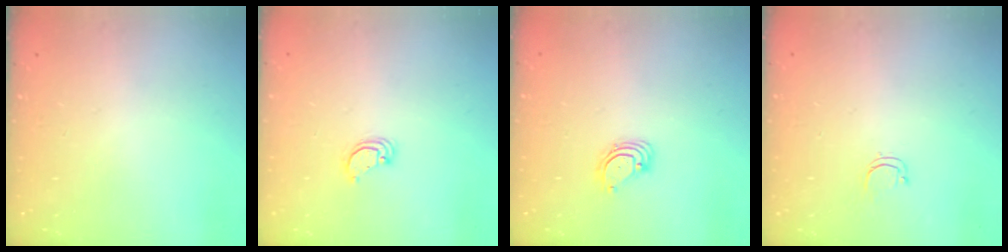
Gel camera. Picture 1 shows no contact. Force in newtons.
{"total": 3.4, "press": 3.4, "slide": 0.2}
{"total": 3.4, "press": 3.4, "slide": 0.3}
{"total": 3.5, "press": 3.5, "slide": 0.5}